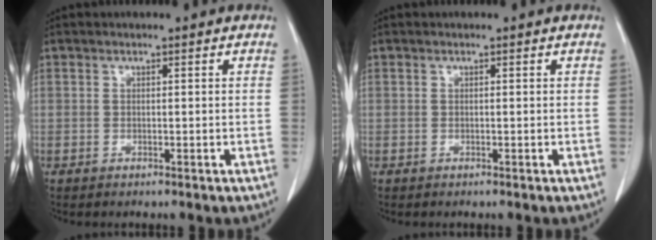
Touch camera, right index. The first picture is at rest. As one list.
[{"total": 0.0}]